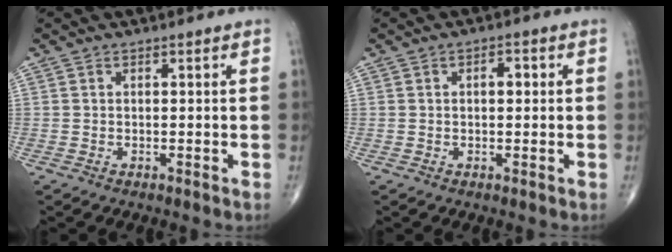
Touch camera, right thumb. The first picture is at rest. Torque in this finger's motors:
{"motor_torque": [0.45, 1.35, 0.70, 0.05, 0.01]}